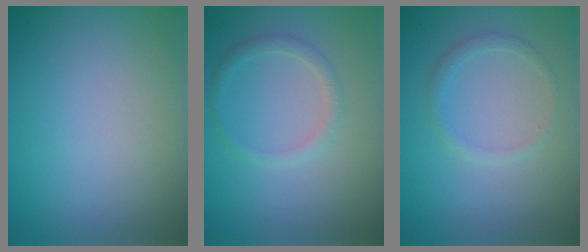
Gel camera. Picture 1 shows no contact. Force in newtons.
{"total": 1.4, "press": 1.4, "slide": 0.1}
{"total": 1.2, "press": 1.1, "slide": 0.1}